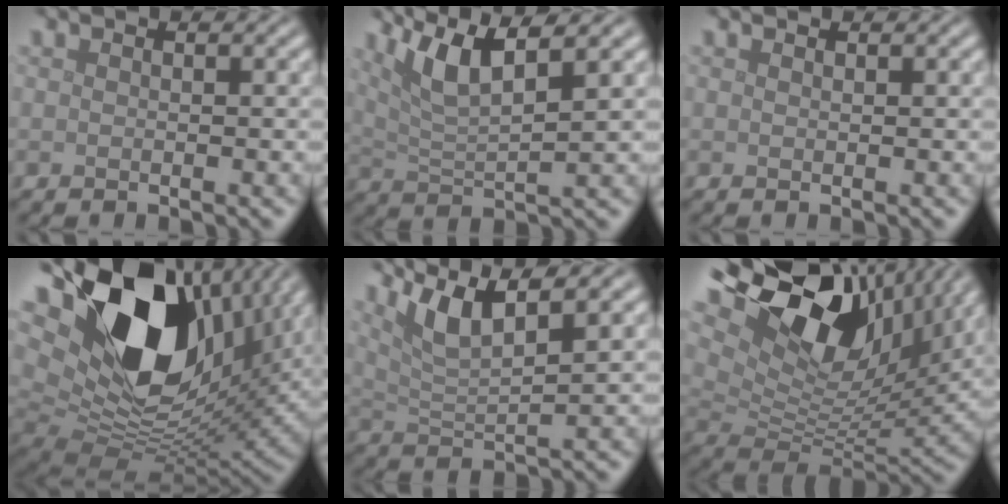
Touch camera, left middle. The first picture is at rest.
{"total": 5.7, "force": [3.3, 1.3, 4.4], "torque": [-0.084, 0.006, 0.061]}
{"total": 0.0}
{"total": 19.0, "force": [7.1, 11.6, 13.3], "torque": [-0.262, -0.003, 0.135]}
{"total": 5.3, "force": [3.4, 1.1, 3.9], "torque": [-0.076, 0.005, 0.065]}
{"total": 16.2, "force": [8.5, 8.5, 10.9], "torque": [-0.236, 0.033, 0.150]}